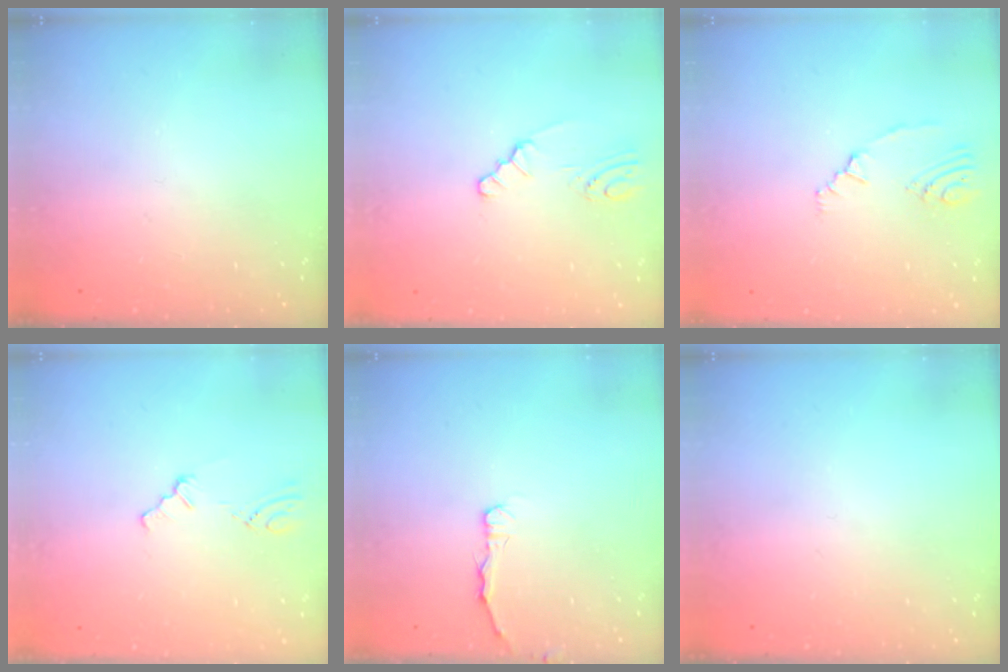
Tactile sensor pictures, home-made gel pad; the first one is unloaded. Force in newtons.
{"total": 2.2, "press": 2.2, "slide": 0.3}
{"total": 2.8, "press": 2.0, "slide": 2.0}
{"total": 1.0, "press": 0.9, "slide": 0.2}
{"total": 2.9, "press": 2.9, "slide": 0.4}
{"total": 0.0}